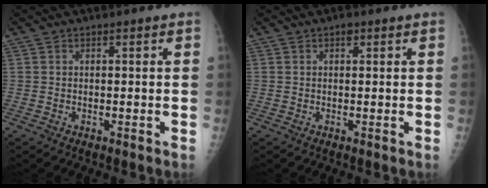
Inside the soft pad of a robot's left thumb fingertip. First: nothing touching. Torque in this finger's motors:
{"motor_torque": [-0.03, 0.01, 0.04, 0.05, 0.06]}